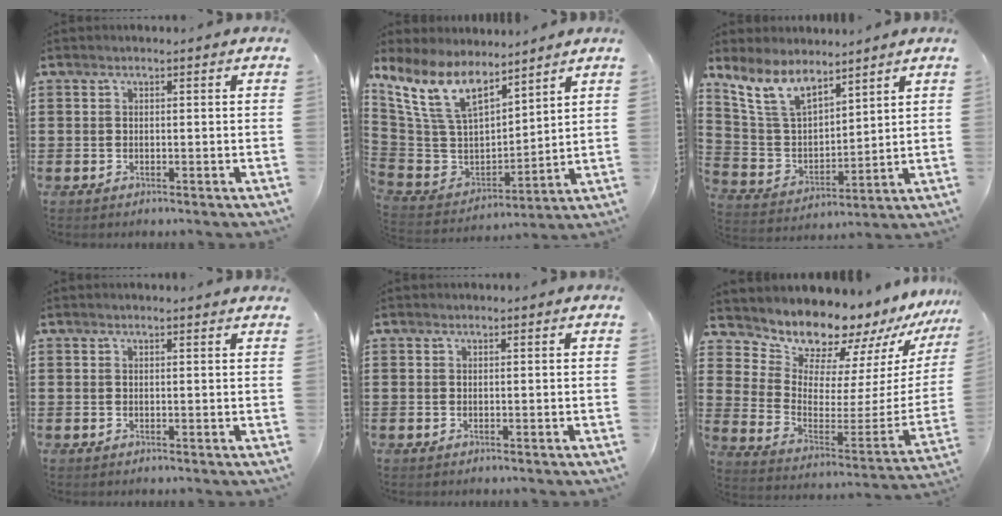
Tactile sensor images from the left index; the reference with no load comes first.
{"total": 12.0, "force": [8.0, 5.3, 7.3], "torque": [-0.193, -0.039, 0.146]}
{"total": 9.9, "force": [7.6, 3.9, 5.0], "torque": [-0.132, -0.023, 0.142]}
{"total": 0.8, "force": [0.7, 0.0, 0.4], "torque": [-0.008, -0.001, 0.013]}
{"total": 0.0}
{"total": 11.6, "force": [11.3, 2.1, 1.2], "torque": [-0.057, -0.114, 0.198]}